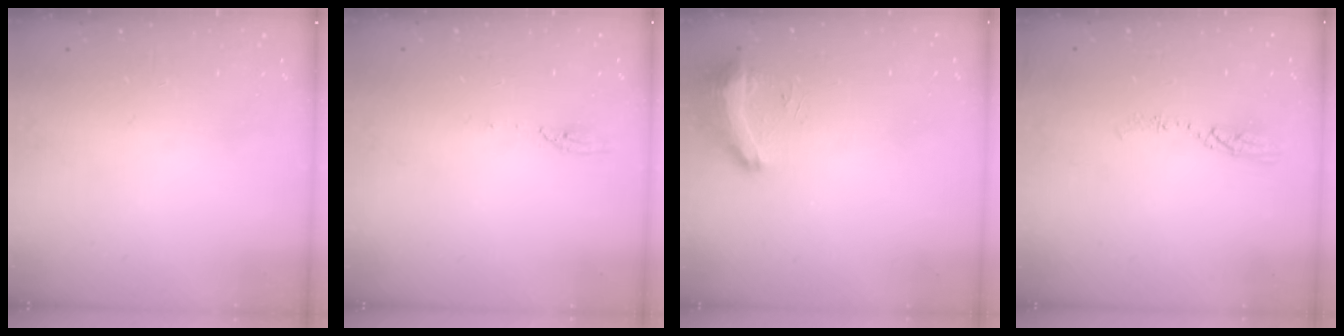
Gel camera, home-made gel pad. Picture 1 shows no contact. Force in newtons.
{"total": 4.4, "press": 4.4, "slide": 0.1}
{"total": 17.3, "press": 10.6, "slide": 13.6}
{"total": 5.2, "press": 5.1, "slide": 0.4}